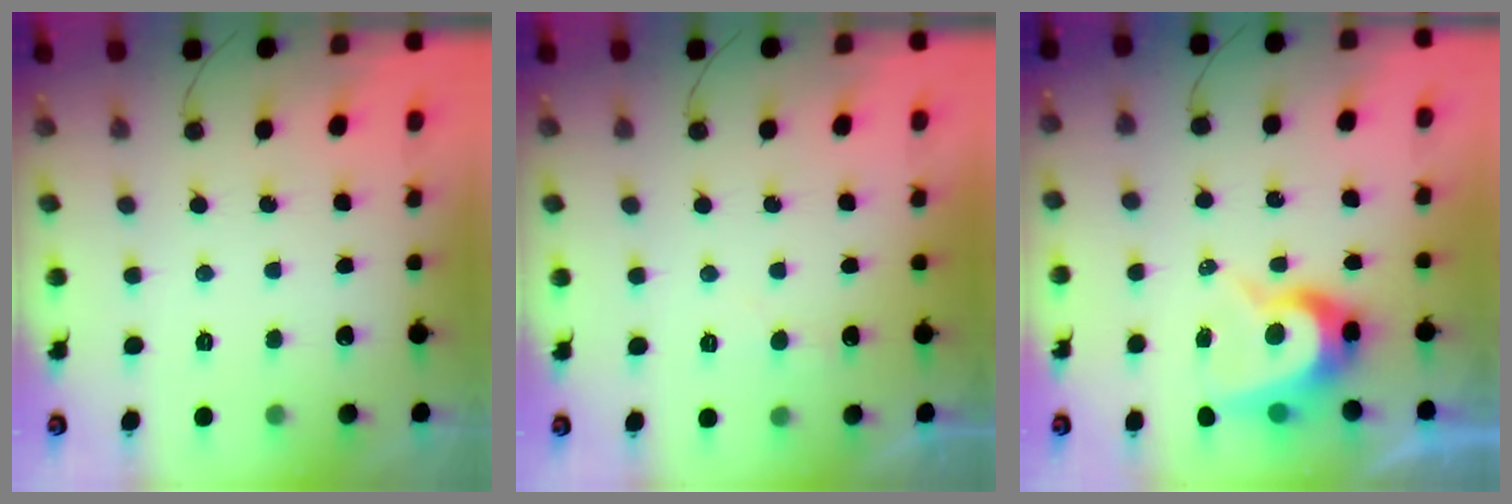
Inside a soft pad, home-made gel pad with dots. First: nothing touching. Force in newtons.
{"total": 3.8, "press": 3.7, "slide": 0.3}
{"total": 9.0, "press": 9.0, "slide": 0.9}